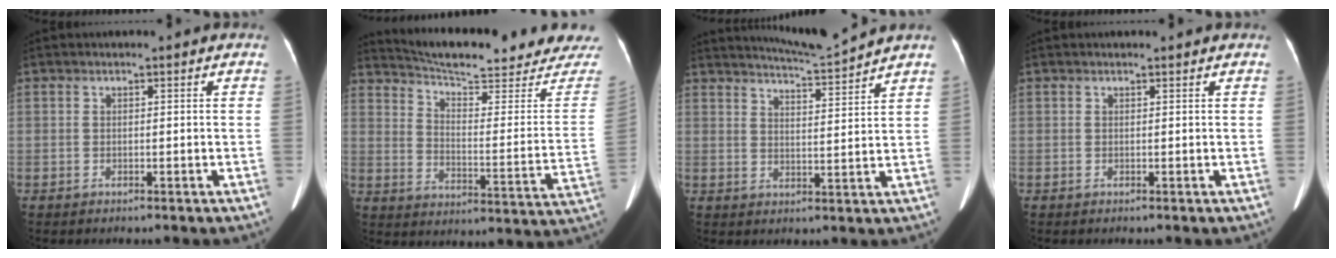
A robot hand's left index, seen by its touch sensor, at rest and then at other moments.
{"total": 24.4, "force": [23.0, 3.1, 7.5], "torque": [-0.108, -0.078, 0.289]}
{"total": 7.1, "force": [6.7, -1.9, 1.1], "torque": [-0.032, -0.016, 0.112]}
{"total": 1.1, "force": [1.0, 0.1, 0.3], "torque": [-0.009, 0.009, 0.011]}